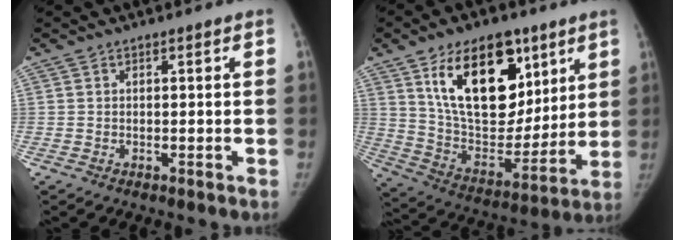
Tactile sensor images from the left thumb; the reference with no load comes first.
{"total": 23.3, "force": [11.2, 13.4, 15.5], "torque": [-0.194, -0.049, 0.198]}